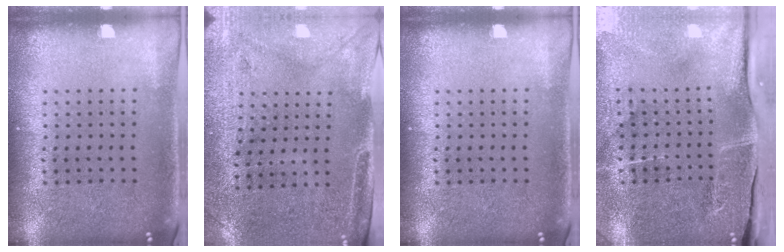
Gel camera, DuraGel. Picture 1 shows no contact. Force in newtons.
{"total": 2.9, "press": 2.5, "slide": 1.5}
{"total": 0.0}
{"total": 4.9, "press": 3.9, "slide": 3.0}